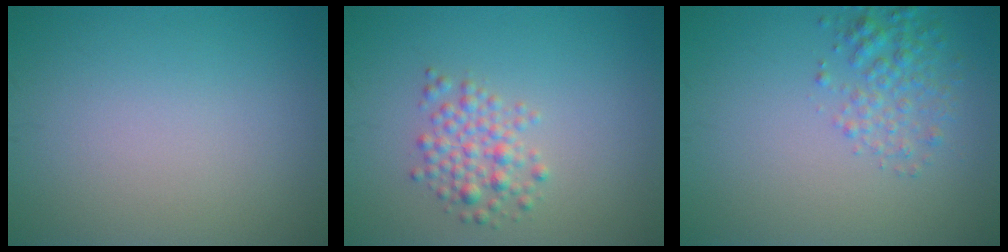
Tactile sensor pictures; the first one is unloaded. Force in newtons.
{"total": 2.6, "press": 2.6, "slide": 0.2}
{"total": 2.6, "press": 2.6, "slide": 0.1}